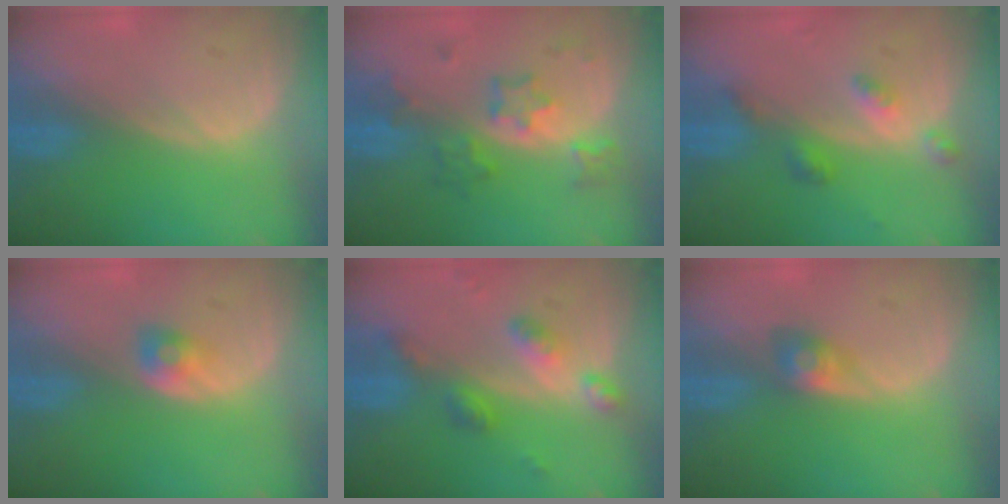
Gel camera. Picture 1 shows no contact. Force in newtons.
{"total": 6.1, "press": 5.9, "slide": 1.6}
{"total": 4.2, "press": 3.9, "slide": 1.6}
{"total": 2.3, "press": 2.2, "slide": 0.7}
{"total": 6.1, "press": 5.4, "slide": 2.9}
{"total": 3.0, "press": 2.7, "slide": 1.3}